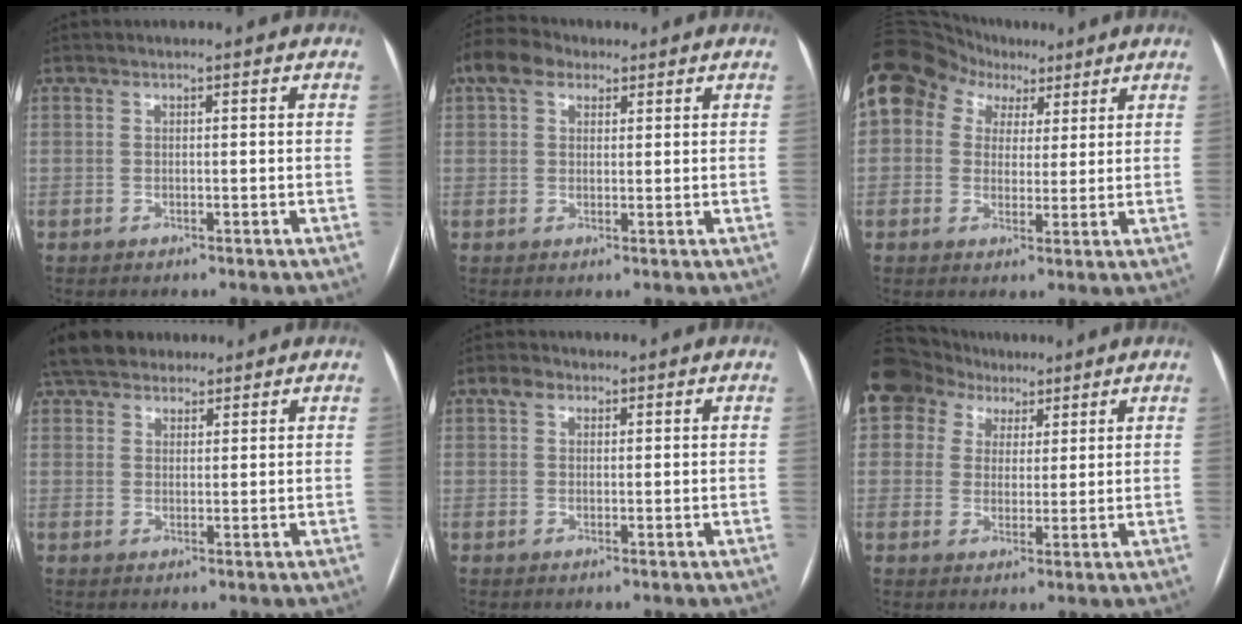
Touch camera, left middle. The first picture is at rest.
{"total": 5.7, "force": [3.2, 3.6, 3.0], "torque": [-0.066, 0.035, 0.060]}
{"total": 18.8, "force": [8.9, 14.5, 7.9], "torque": [-0.212, 0.098, 0.168]}
{"total": 10.4, "force": [8.4, 4.8, 3.9], "torque": [-0.060, 0.043, 0.142]}
{"total": 2.2, "force": [1.2, 1.5, 1.1], "torque": [-0.024, 0.016, 0.021]}
{"total": 18.0, "force": [9.8, 13.6, 6.7], "torque": [-0.202, 0.084, 0.183]}